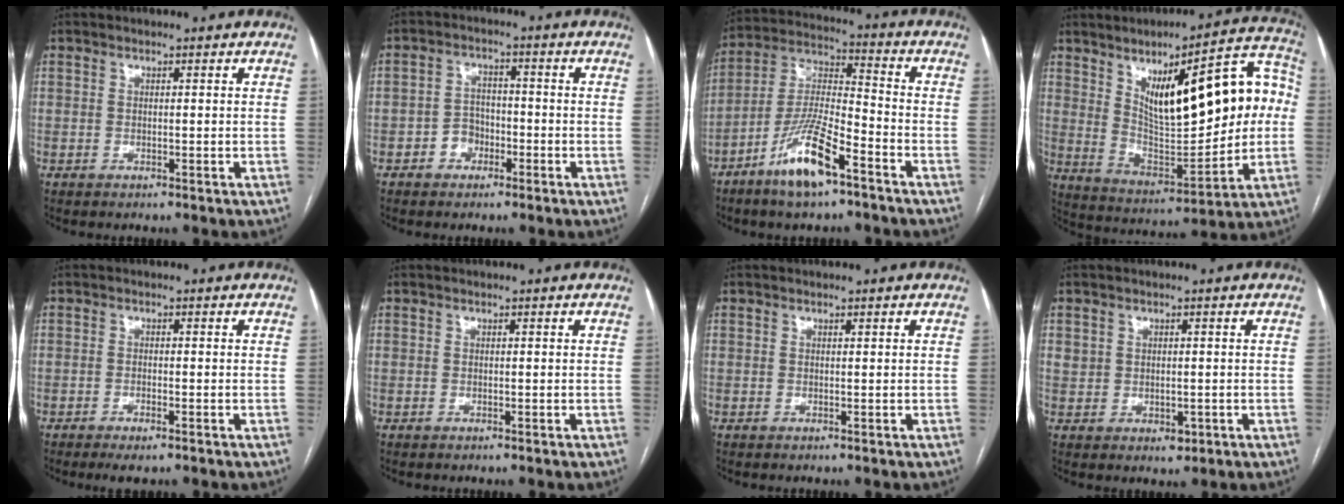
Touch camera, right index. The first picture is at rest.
{"total": 3.9, "force": [-1.9, 3.1, 1.4], "torque": [-0.020, 0.015, -0.034]}
{"total": 12.4, "force": [-7.4, 2.3, 9.7], "torque": [-0.198, -0.009, -0.140]}
{"total": 22.7, "force": [4.2, 6.9, 21.2], "torque": [-0.318, 0.030, 0.073]}
{"total": 2.8, "force": [-1.8, 0.6, 2.0], "torque": [-0.035, -0.004, -0.028]}
{"total": 0.0}
{"total": 0.0}
{"total": 3.0, "force": [0.0, 2.5, 1.6], "torque": [-0.026, 0.003, 0.012]}